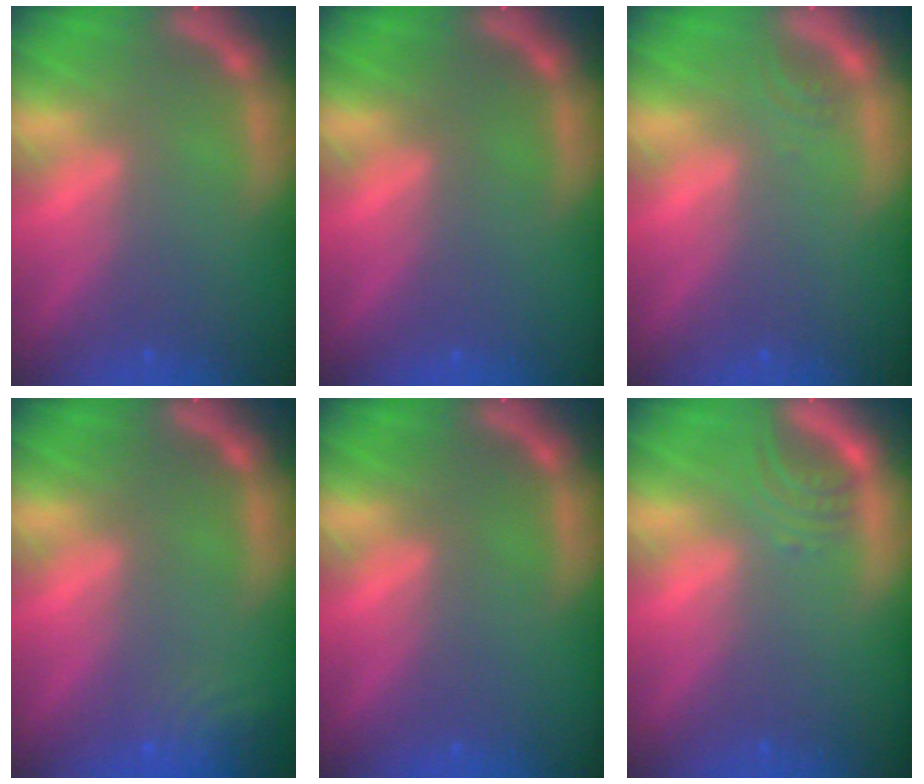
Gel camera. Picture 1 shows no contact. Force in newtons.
{"total": 0.0}
{"total": 1.0}
{"total": 3.5}
{"total": 0.0}
{"total": 2.5}